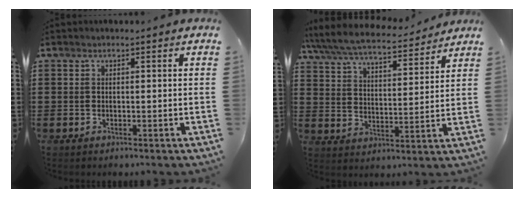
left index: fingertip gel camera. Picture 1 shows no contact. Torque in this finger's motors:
{"motor_torque": [1.15, -0.98, 0.85, 0.21]}